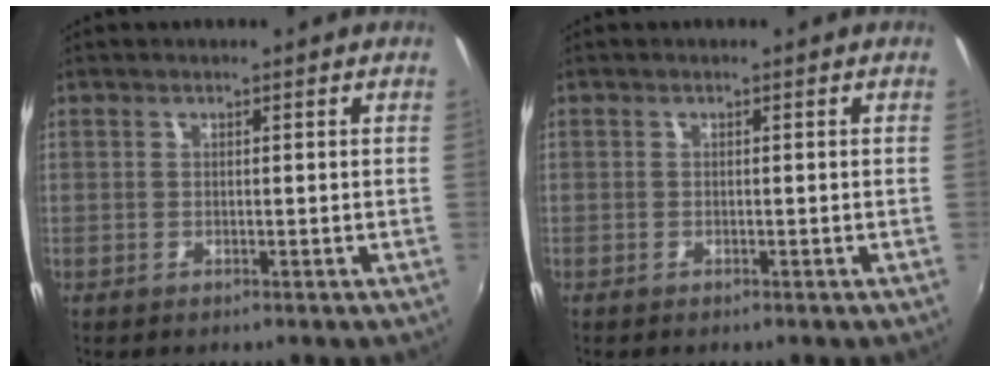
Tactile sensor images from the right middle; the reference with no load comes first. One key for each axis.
{"total": 0.6, "fx": -0.5, "fy": 0.3, "fz": 0.0, "tx": -0.003, "ty": -0.003, "tz": -0.011}